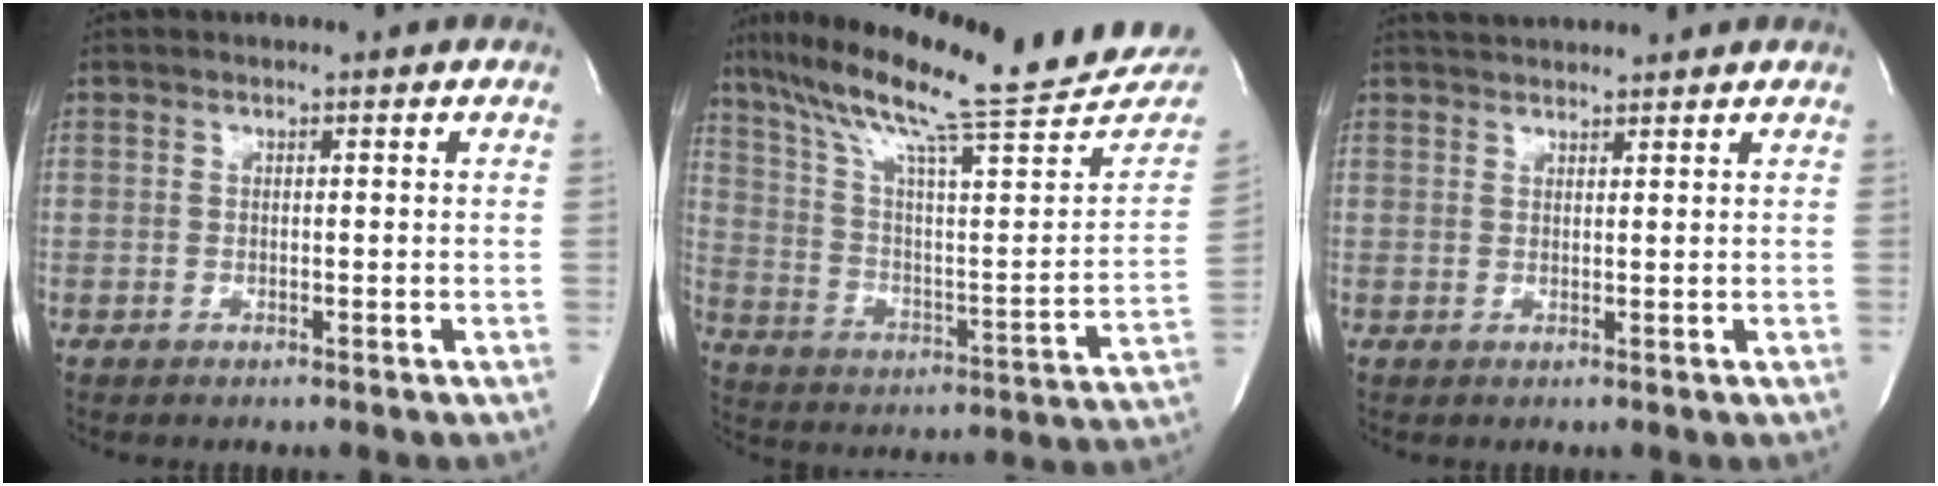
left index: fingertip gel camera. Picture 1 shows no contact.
{"total": 28.1, "force": [23.4, 1.5, 15.5], "torque": [-0.255, -0.048, 0.333]}
{"total": 3.9, "force": [3.7, 0.4, 0.8], "torque": [-0.017, 0.028, 0.059]}